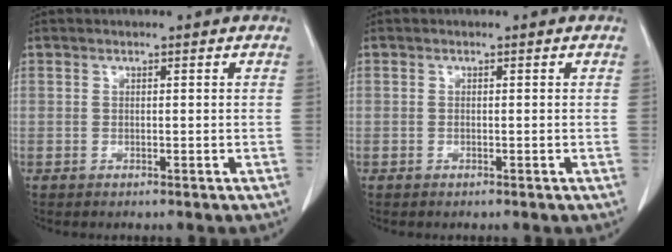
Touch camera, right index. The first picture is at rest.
{"total": 0.0}